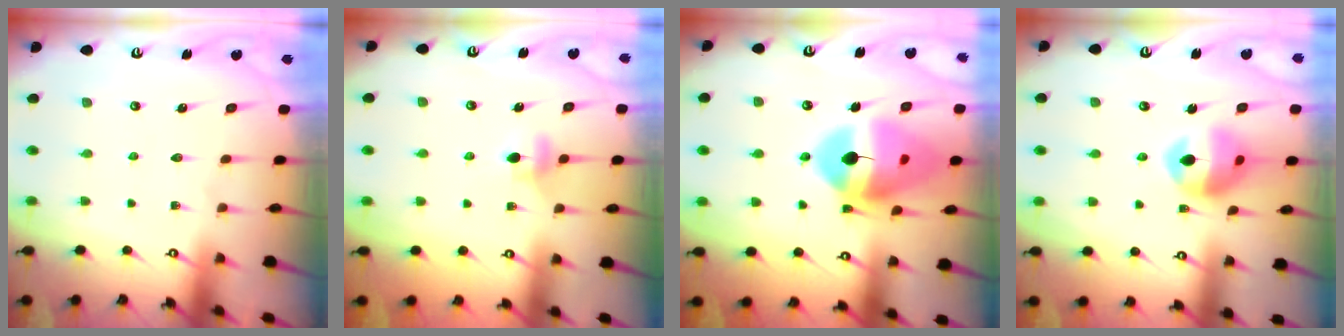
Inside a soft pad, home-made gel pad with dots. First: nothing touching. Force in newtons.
{"total": 5.0, "press": 4.9, "slide": 0.7}
{"total": 18.3, "press": 18.1, "slide": 2.0}
{"total": 13.4, "press": 13.3, "slide": 1.5}